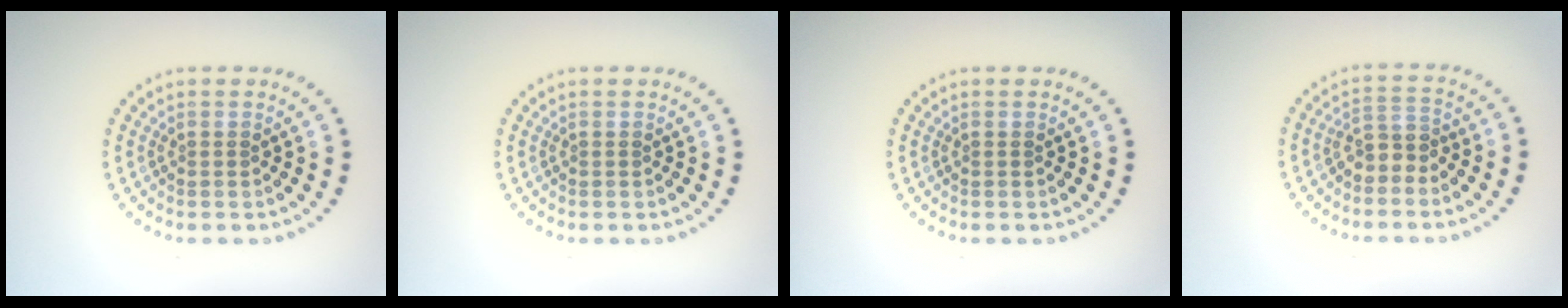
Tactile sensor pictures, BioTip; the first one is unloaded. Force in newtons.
{"total": 0.0}
{"total": 0.0}
{"total": 2.3, "press": 2.0, "slide": 1.3}